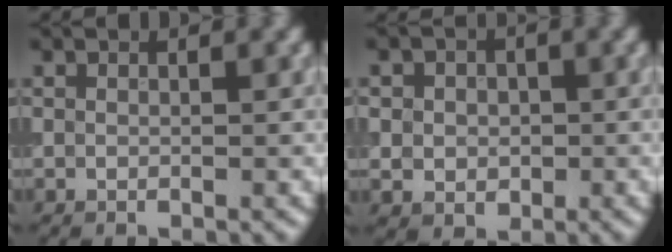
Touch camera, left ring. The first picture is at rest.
{"total": 2.8, "force": [0.1, 2.5, 1.2], "torque": [-0.015, 0.001, -0.011]}